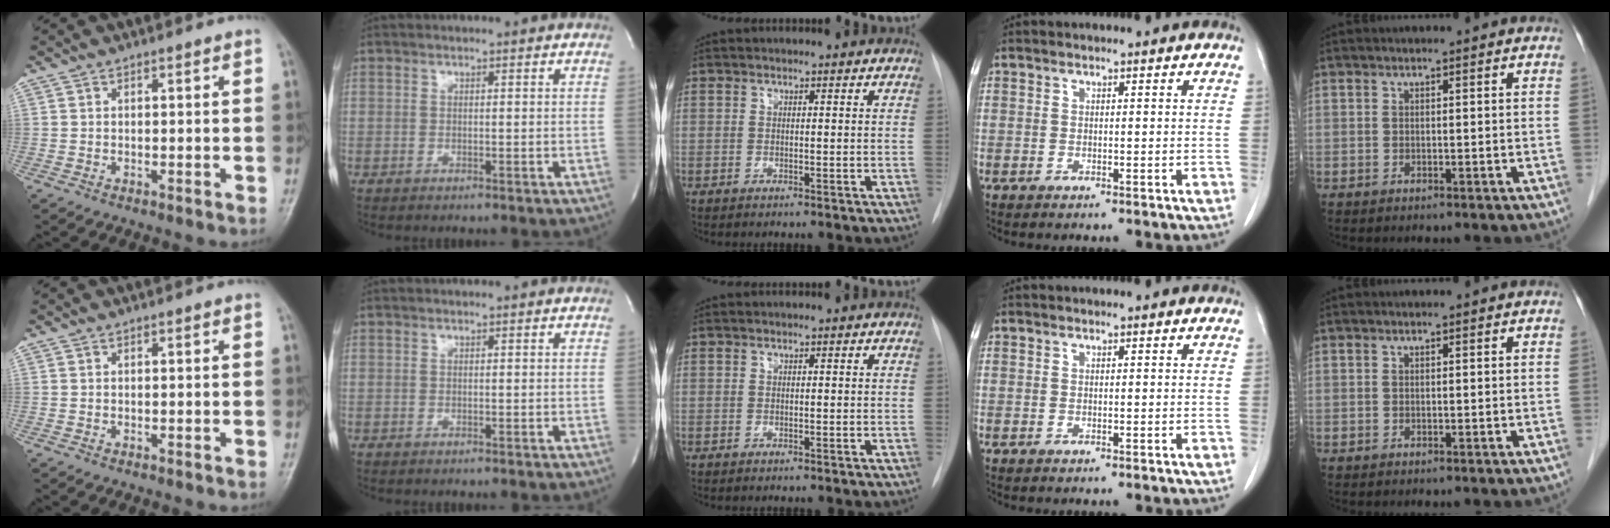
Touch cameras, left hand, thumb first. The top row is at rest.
{}